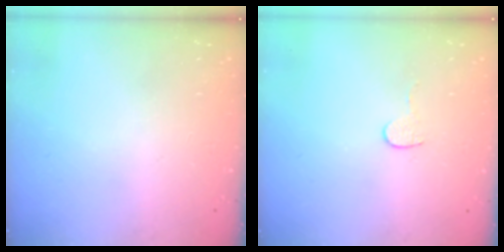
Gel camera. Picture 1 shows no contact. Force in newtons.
{"total": 4.7, "press": 4.7, "slide": 0.4}